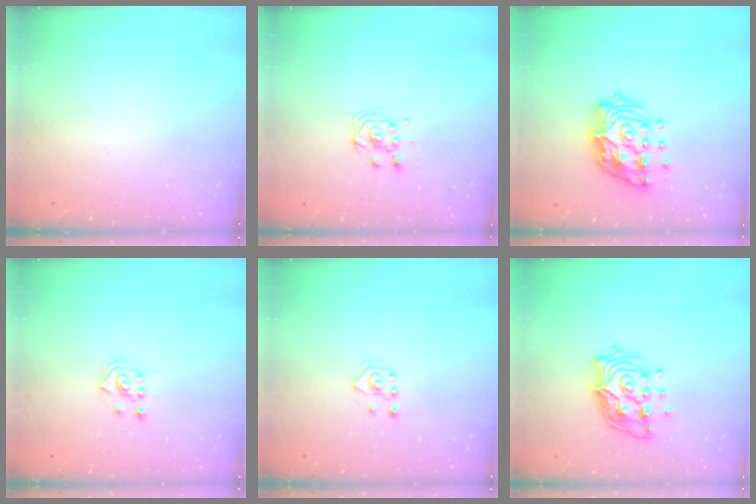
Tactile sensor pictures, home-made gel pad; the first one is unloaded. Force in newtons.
{"total": 4.0, "press": 4.0, "slide": 0.2}
{"total": 16.1, "press": 16.0, "slide": 2.3}
{"total": 2.9, "press": 2.9, "slide": 0.3}
{"total": 2.1, "press": 1.8, "slide": 0.9}
{"total": 13.4, "press": 13.3, "slide": 1.3}